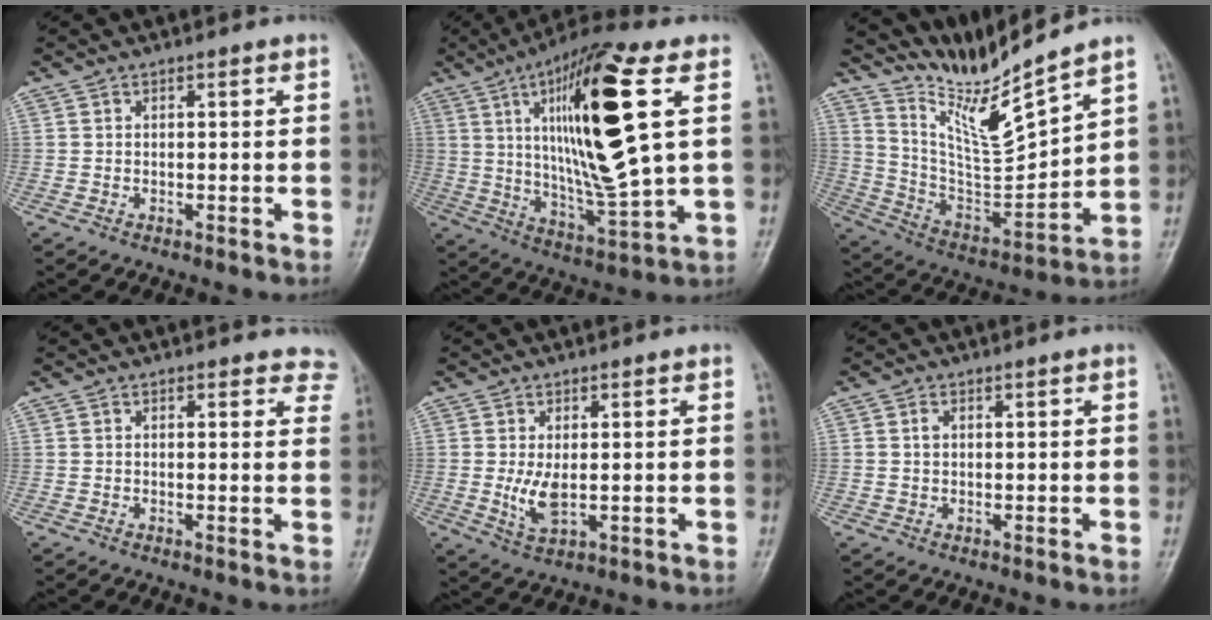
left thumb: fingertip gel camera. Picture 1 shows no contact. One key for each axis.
{"total": 21.0, "fx": 6.0, "fy": 3.6, "fz": 19.8, "tx": -0.356, "ty": -0.027, "tz": 0.104}
{"total": 12.8, "fx": 11.6, "fy": -1.4, "fz": 5.3, "tx": -0.090, "ty": -0.083, "tz": 0.234}
{"total": 4.2, "fx": 3.8, "fy": 1.7, "fz": 0.7, "tx": 0.033, "ty": -0.015, "tz": 0.018}
{"total": 4.5, "fx": 0.1, "fy": 2.1, "fz": 4.0, "tx": -0.075, "ty": -0.014, "tz": 0.009}
{"total": 1.3, "fx": 0.4, "fy": 0.7, "fz": 0.9, "tx": -0.019, "ty": 0.003, "tz": 0.009}